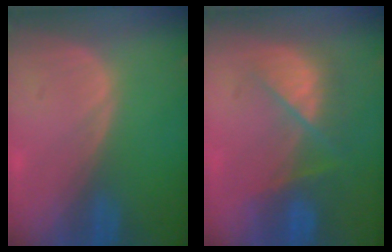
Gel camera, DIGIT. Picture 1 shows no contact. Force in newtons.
{"total": 7.5, "press": 7.2, "slide": 2.0}